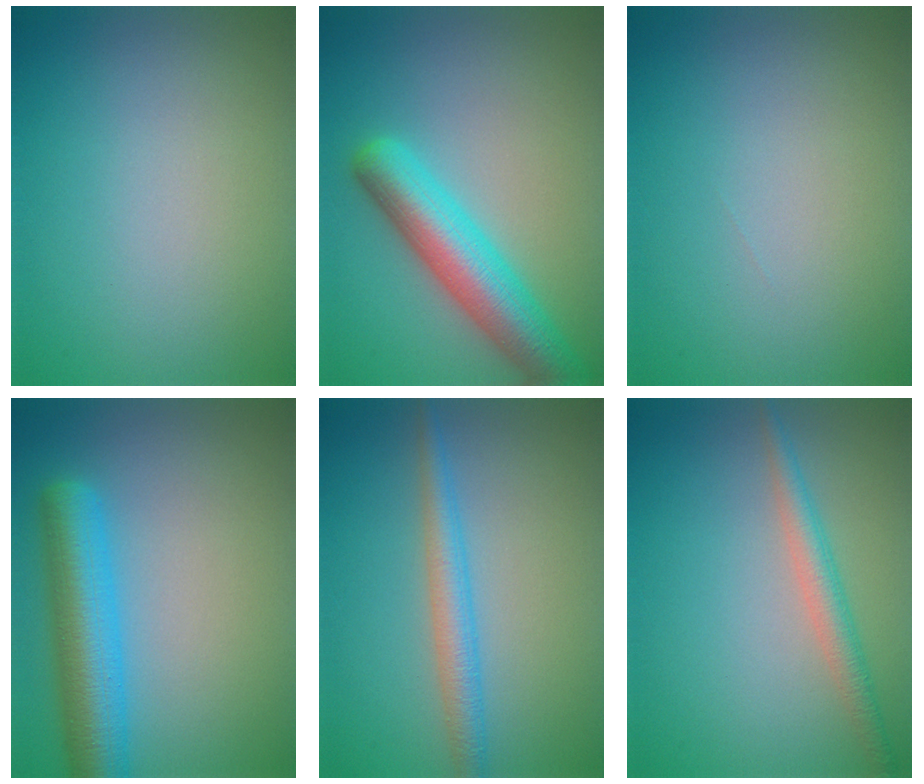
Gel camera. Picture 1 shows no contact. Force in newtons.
{"total": 6.9, "press": 6.9, "slide": 0.4}
{"total": 0.0}
{"total": 6.8, "press": 6.8, "slide": 0.3}
{"total": 3.0, "press": 3.0, "slide": 0.1}
{"total": 2.6, "press": 2.6, "slide": 0.0}